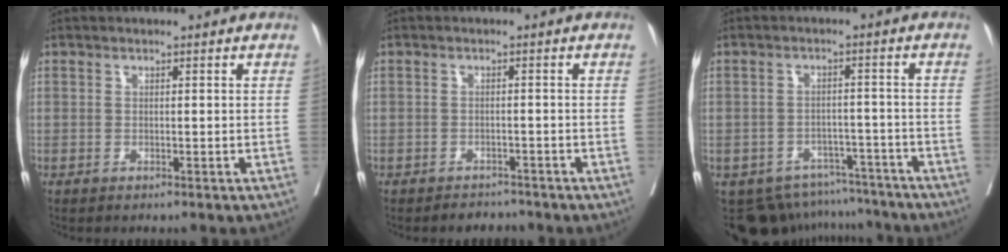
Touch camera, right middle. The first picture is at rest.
{"total": 2.3, "force": [-2.2, 0.8, -0.2], "torque": [0.005, -0.001, -0.031]}
{"total": 11.5, "force": [-10.0, 5.5, 1.5], "torque": [-0.019, 0.023, -0.124]}